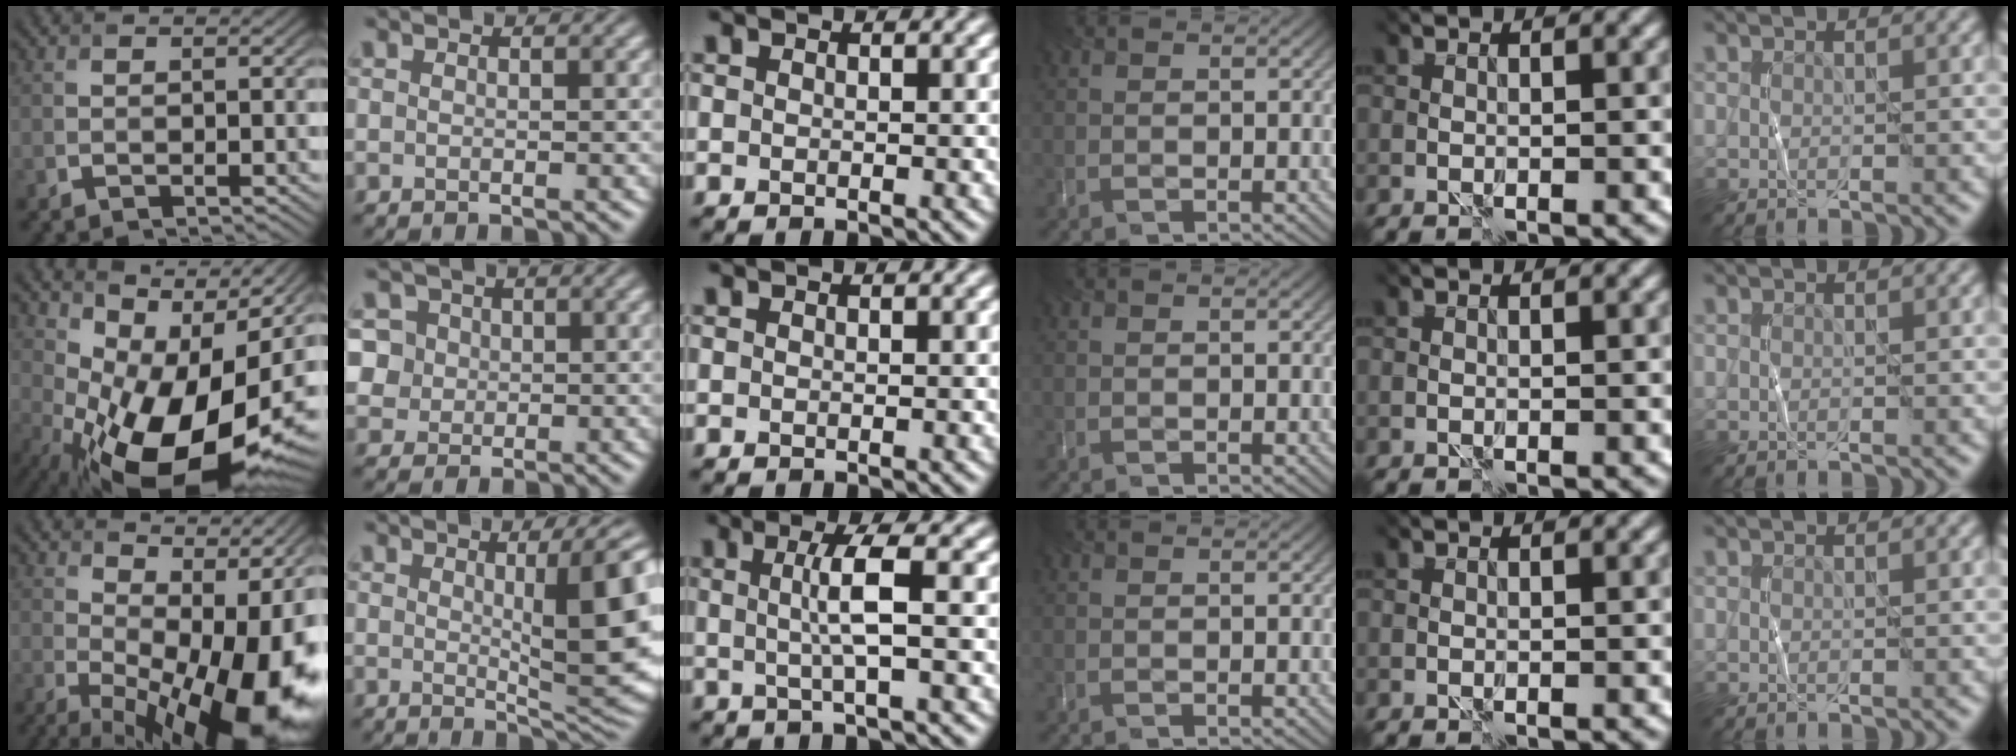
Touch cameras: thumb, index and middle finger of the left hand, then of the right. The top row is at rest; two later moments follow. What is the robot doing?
{"motion": "wrap", "object": "string"}